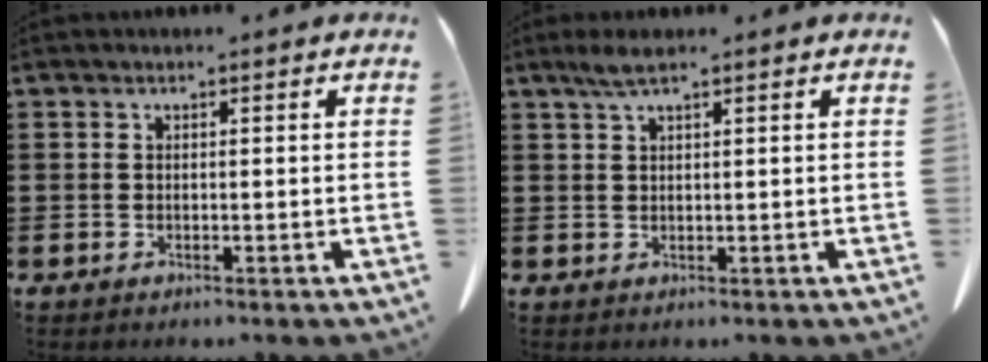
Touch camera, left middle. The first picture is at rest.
{"total": 2.3, "force": [1.5, 0.2, 1.7], "torque": [-0.037, 0.001, 0.028]}